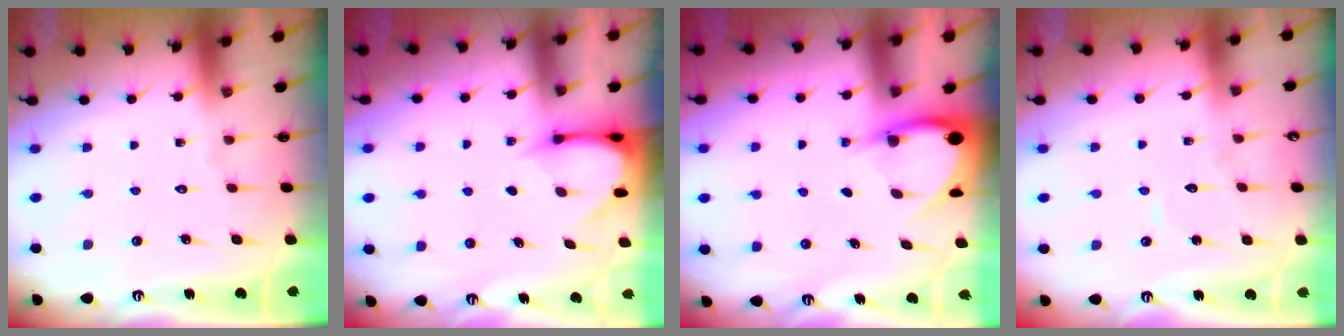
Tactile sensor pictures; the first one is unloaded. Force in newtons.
{"total": 3.8, "press": 3.8, "slide": 0.3}
{"total": 4.0, "press": 4.0, "slide": 0.3}
{"total": 6.2, "press": 6.2, "slide": 0.3}